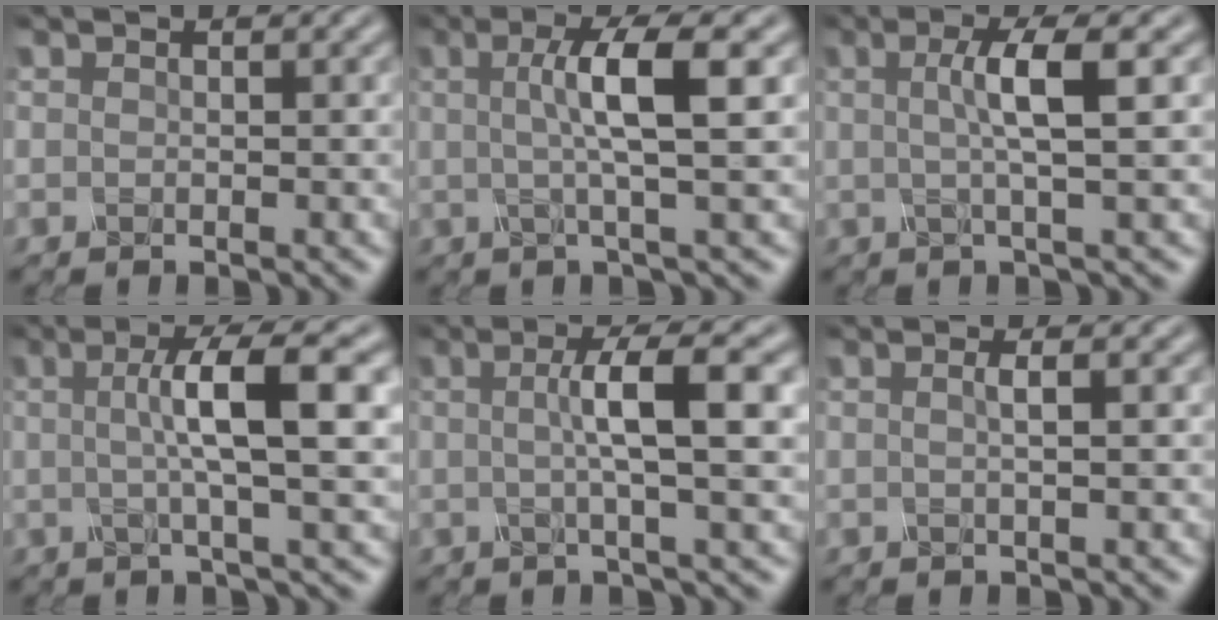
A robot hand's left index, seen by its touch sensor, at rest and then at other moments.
{"total": 5.3, "force": [0.8, 0.9, 5.2], "torque": [-0.083, 0.006, 0.009]}
{"total": 4.1, "force": [0.5, 0.7, 4.0], "torque": [-0.066, 0.003, 0.002]}
{"total": 7.0, "force": [0.9, 1.3, 6.8], "torque": [-0.099, 0.011, 0.010]}
{"total": 5.6, "force": [0.5, 1.0, 5.5], "torque": [-0.082, 0.008, 0.003]}
{"total": 1.5, "force": [0.1, 0.5, 1.4], "torque": [-0.017, -0.001, -0.005]}